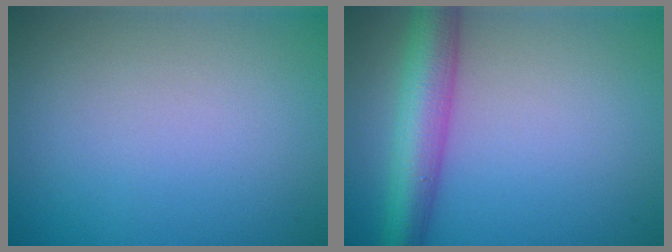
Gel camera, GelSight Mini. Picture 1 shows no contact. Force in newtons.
{"total": 6.1, "press": 6.1, "slide": 0.1}